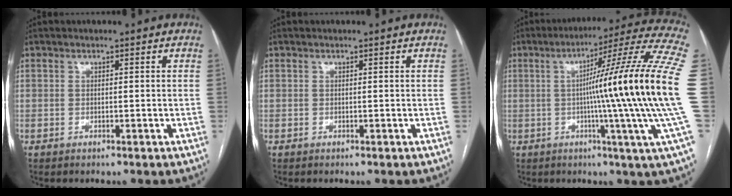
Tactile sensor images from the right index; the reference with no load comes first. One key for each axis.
{"total": 0.0}
{"total": 22.4, "fx": -0.6, "fy": -3.5, "fz": 22.1, "tx": -0.261, "ty": -0.001, "tz": -0.032}